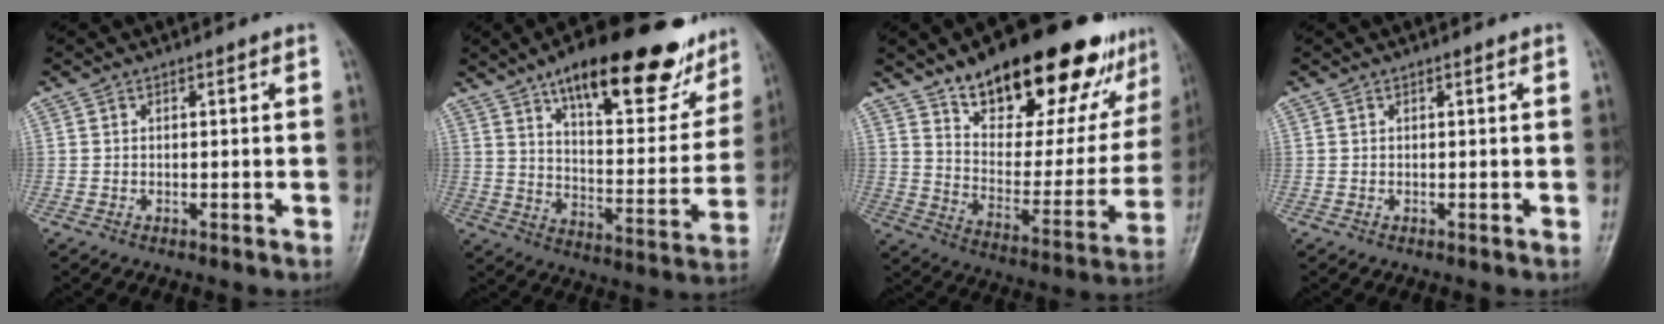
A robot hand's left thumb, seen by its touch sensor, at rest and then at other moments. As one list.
[{"total": 26.2, "force": [17.0, 9.3, 17.7], "torque": [-0.206, -0.051, 0.250]}, {"total": 27.9, "force": [18.4, 11.0, 17.8], "torque": [-0.208, -0.069, 0.278]}, {"total": 0.0}]